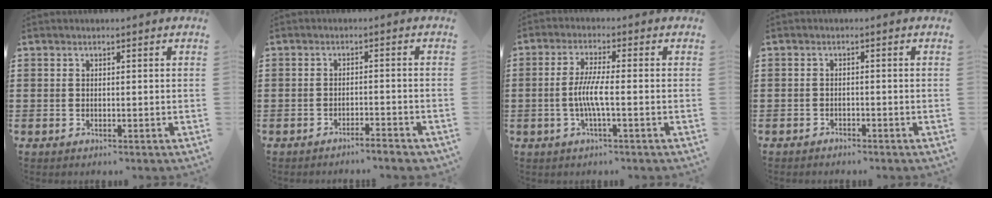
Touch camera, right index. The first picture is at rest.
{"total": 2.4, "force": [-2.3, -0.2, 0.7], "torque": [-0.013, -0.002, -0.047]}
{"total": 5.0, "force": [-1.2, 0.3, 4.9], "torque": [-0.109, -0.011, -0.032]}
{"total": 1.0, "force": [-0.9, 0.3, 0.0], "torque": [-0.003, 0.004, -0.021]}